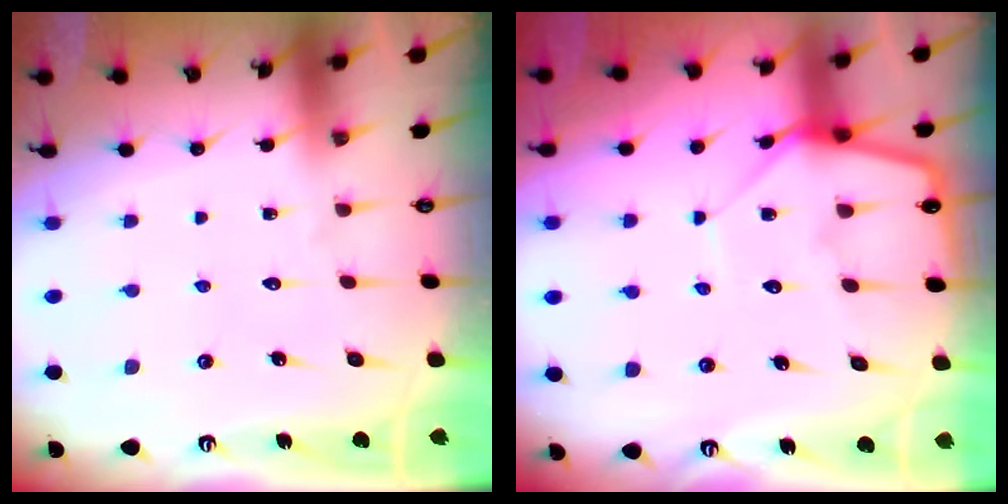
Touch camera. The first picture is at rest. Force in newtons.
{"total": 7.8, "press": 7.7, "slide": 0.8}